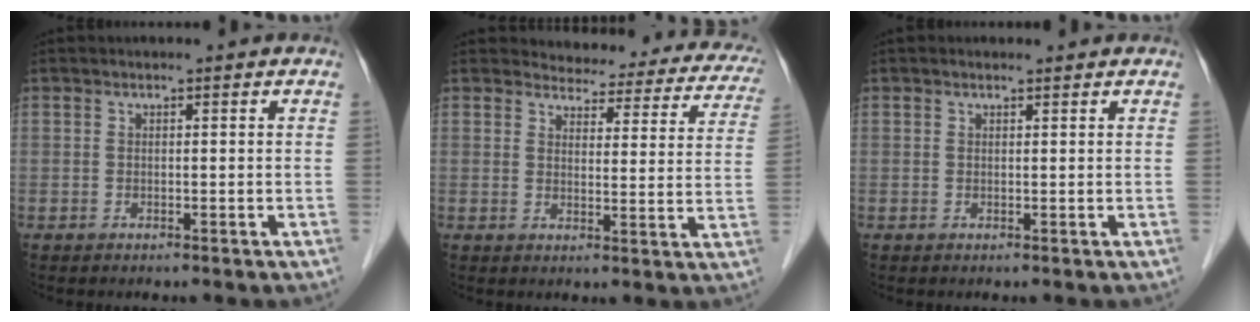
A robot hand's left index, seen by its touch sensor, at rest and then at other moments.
{"total": 16.2, "force": [14.8, 5.1, 4.0], "torque": [-0.017, -0.031, 0.143]}
{"total": 0.8, "force": [0.7, 0.2, 0.3], "torque": [-0.011, 0.003, 0.011]}